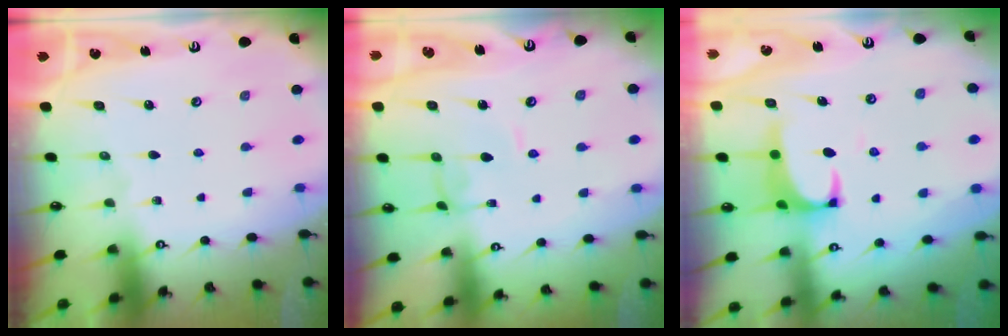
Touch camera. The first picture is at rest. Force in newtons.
{"total": 1.5, "press": 1.4, "slide": 0.2}
{"total": 1.6, "press": 1.3, "slide": 0.8}